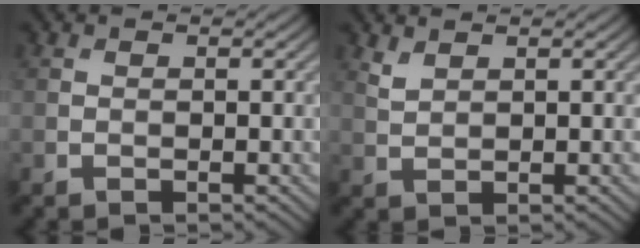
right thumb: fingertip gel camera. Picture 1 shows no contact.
{"total": 1.6, "force": [1.4, 0.5, 0.7], "torque": [-0.027, -0.001, 0.034]}